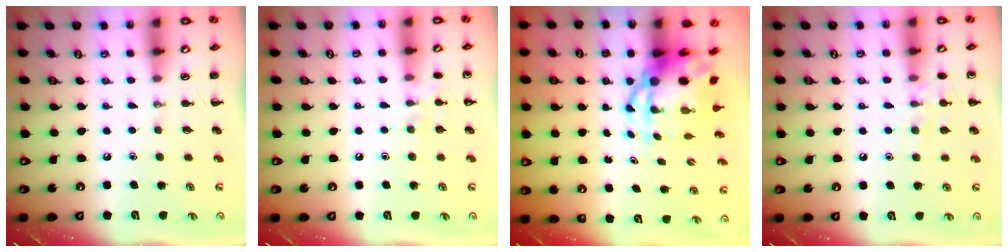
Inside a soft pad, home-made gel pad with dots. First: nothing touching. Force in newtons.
{"total": 6.6, "press": 6.4, "slide": 1.7}
{"total": 8.3, "press": 7.9, "slide": 2.4}
{"total": 8.5, "press": 8.4, "slide": 1.4}